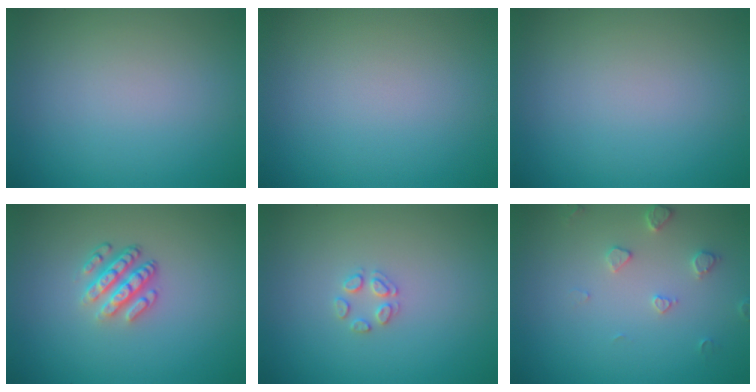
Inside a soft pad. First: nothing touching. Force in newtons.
{"total": 0.0}
{"total": 0.0}
{"total": 3.6, "press": 2.7, "slide": 2.4}
{"total": 1.5, "press": 1.5, "slide": 0.1}
{"total": 1.9, "press": 1.8, "slide": 0.3}